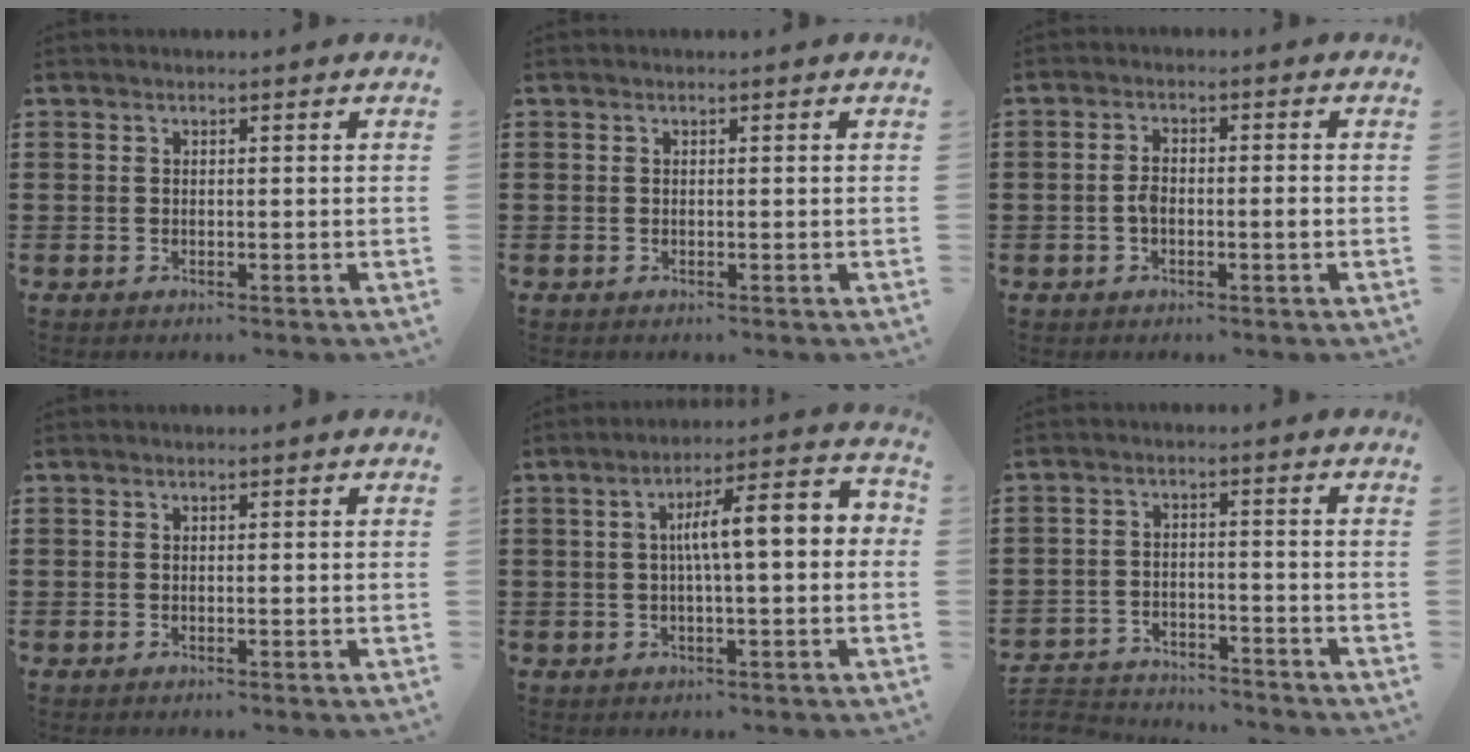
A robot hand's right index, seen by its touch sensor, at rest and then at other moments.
{"total": 0.0}
{"total": 2.9, "force": [-0.8, 0.8, 2.7], "torque": [-0.056, 0.000, -0.017]}
{"total": 0.0}
{"total": 7.6, "force": [0.2, 1.5, 7.4], "torque": [-0.130, 0.007, -0.006]}
{"total": 3.7, "force": [-3.7, 0.5, 0.0], "torque": [-0.014, 0.002, -0.082]}